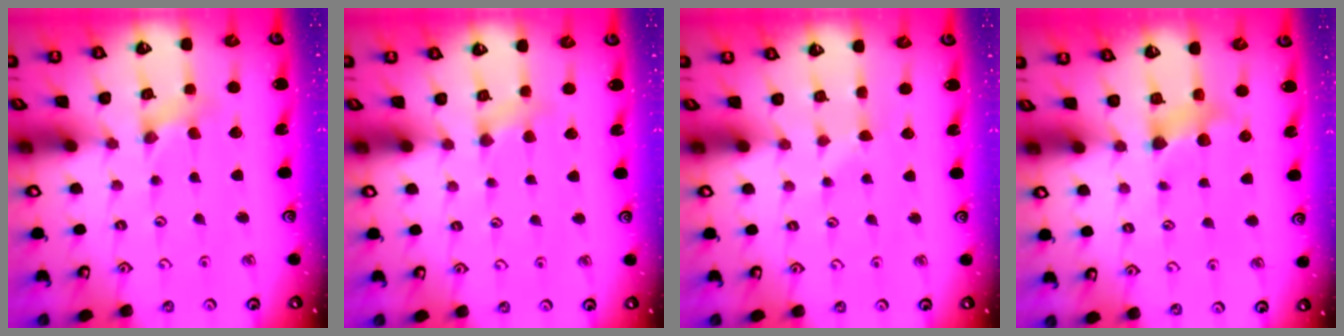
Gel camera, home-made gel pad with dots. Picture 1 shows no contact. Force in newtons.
{"total": 4.4, "press": 4.3, "slide": 0.5}
{"total": 2.2, "press": 2.2, "slide": 0.3}
{"total": 5.3, "press": 5.2, "slide": 0.3}